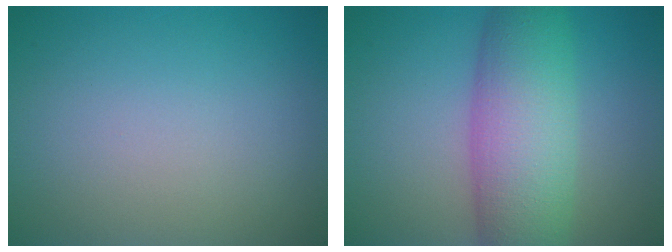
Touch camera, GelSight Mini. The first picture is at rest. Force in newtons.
{"total": 8.5, "press": 8.5, "slide": 0.1}